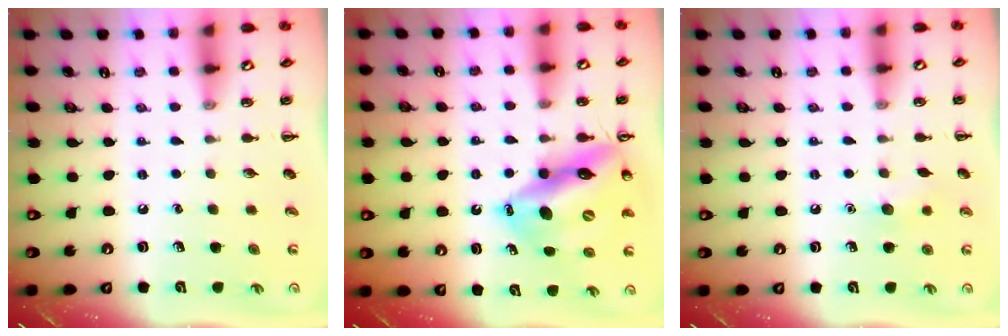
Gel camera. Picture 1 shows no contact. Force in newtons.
{"total": 16.1, "press": 15.4, "slide": 4.5}
{"total": 6.1, "press": 5.9, "slide": 1.4}